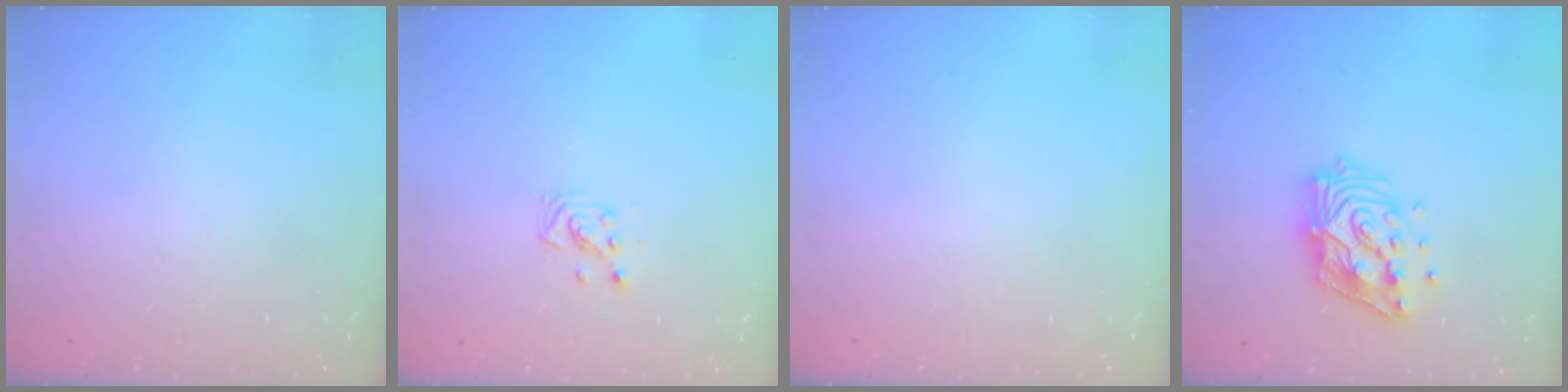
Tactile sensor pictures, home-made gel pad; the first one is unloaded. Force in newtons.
{"total": 3.4, "press": 3.4, "slide": 0.3}
{"total": 0.0}
{"total": 14.7, "press": 14.6, "slide": 1.9}